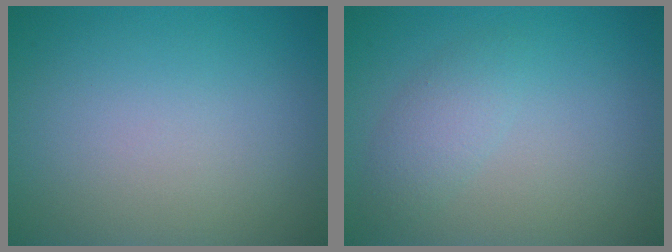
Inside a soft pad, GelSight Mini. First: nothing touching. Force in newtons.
{"total": 2.0, "press": 2.0, "slide": 0.1}